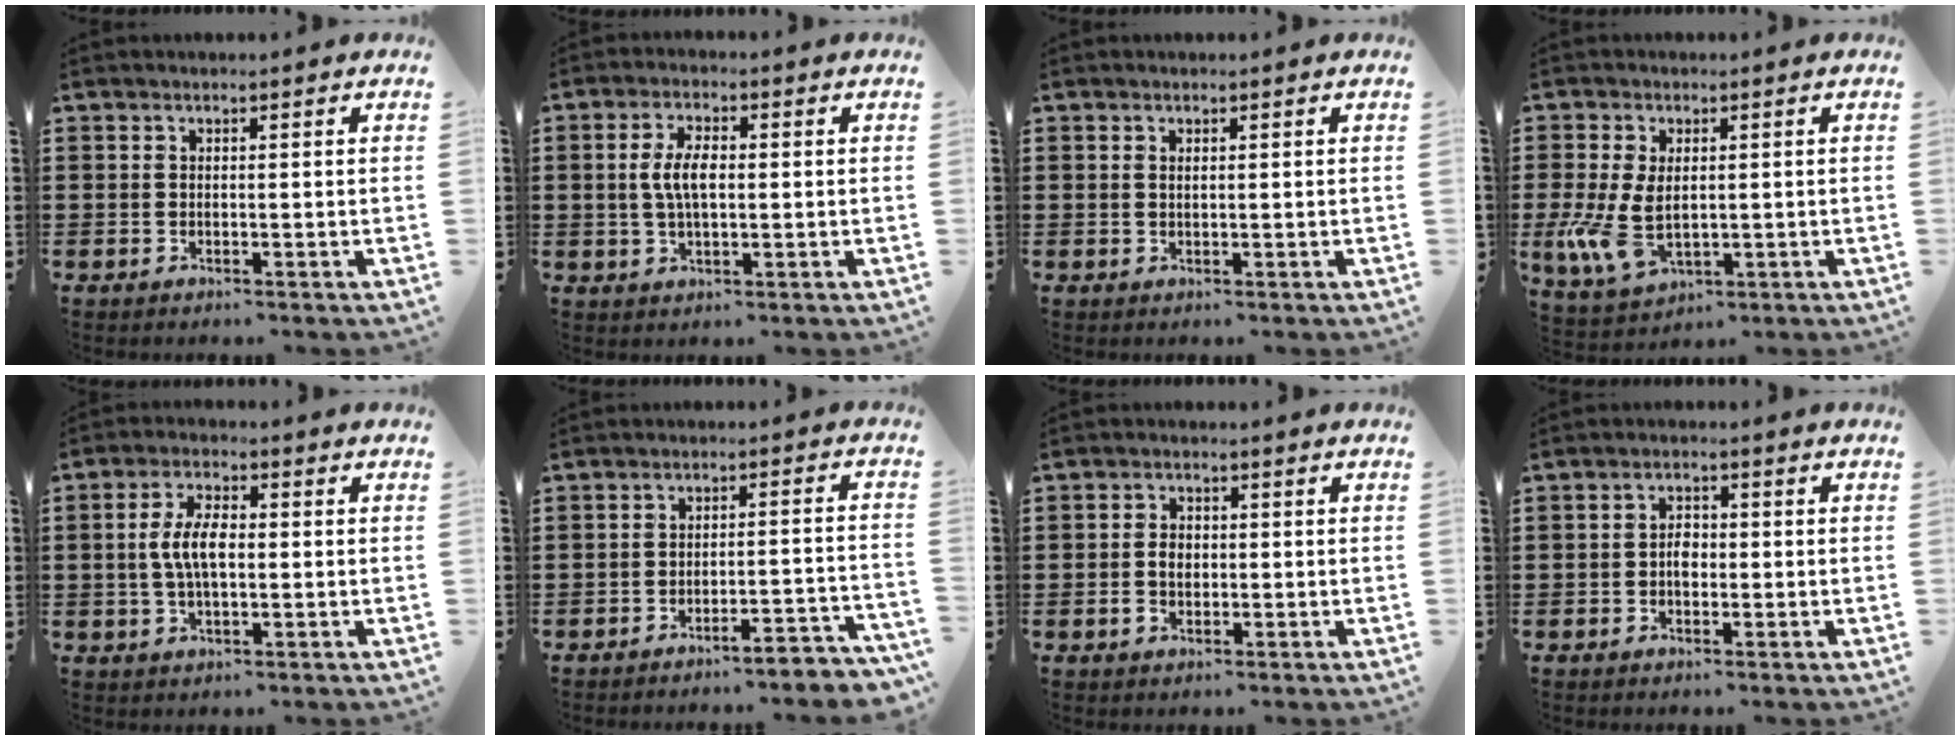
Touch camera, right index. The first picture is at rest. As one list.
[{"total": 5.3, "force": [0.3, 2.3, 4.8], "torque": [-0.108, 0.003, -0.002]}, {"total": 0.5, "force": [0.2, 0.2, 0.4], "torque": [-0.010, 0.000, 0.005]}, {"total": 6.9, "force": [-0.8, 4.1, 5.4], "torque": [-0.139, -0.011, -0.017]}, {"total": 6.1, "force": [0.0, 2.7, 5.5], "torque": [-0.124, 0.002, -0.008]}, {"total": 3.9, "force": [-3.7, -0.2, 1.3], "torque": [-0.025, -0.009, -0.075]}, {"total": 2.8, "force": [-0.4, 2.0, 1.9], "torque": [-0.040, 0.005, -0.009]}, {"total": 2.3, "force": [-0.4, 1.5, 1.8], "torque": [-0.034, 0.005, -0.008]}]